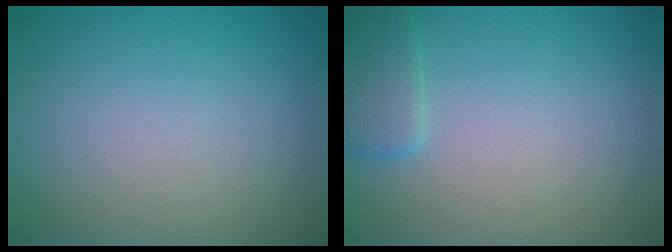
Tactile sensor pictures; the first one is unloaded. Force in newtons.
{"total": 1.9, "press": 1.9, "slide": 0.2}